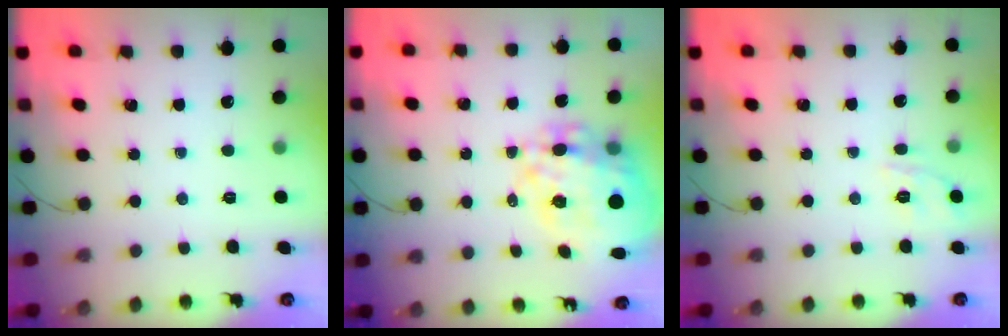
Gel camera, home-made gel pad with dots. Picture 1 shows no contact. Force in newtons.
{"total": 23.4, "press": 22.7, "slide": 5.9}
{"total": 9.1, "press": 9.0, "slide": 1.7}